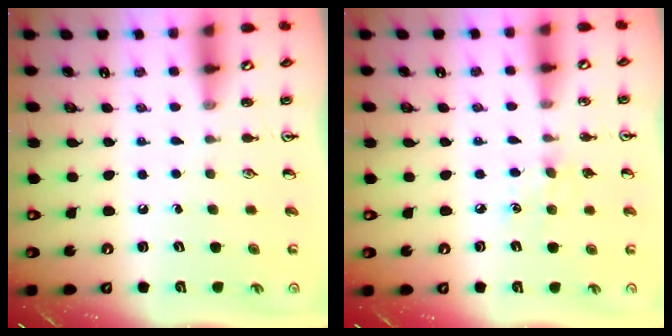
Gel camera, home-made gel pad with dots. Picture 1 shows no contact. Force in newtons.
{"total": 6.6, "press": 6.6, "slide": 0.8}